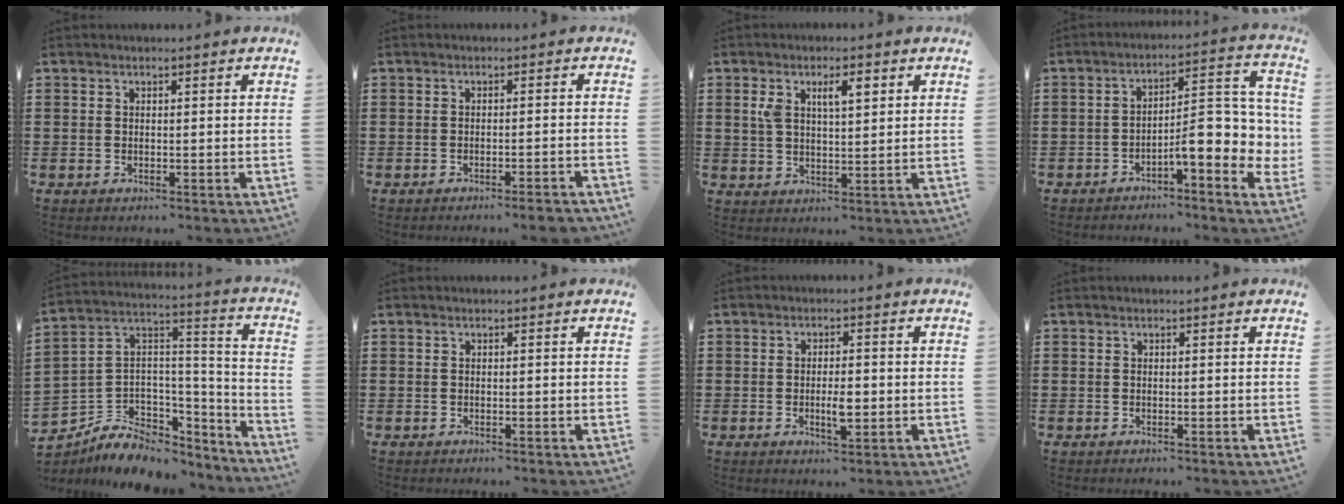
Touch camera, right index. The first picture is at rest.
{"total": 1.9, "force": [-1.6, -0.3, 1.0], "torque": [-0.017, -0.001, -0.032]}
{"total": 4.9, "force": [1.8, 2.0, 4.1], "torque": [-0.078, 0.007, 0.028]}
{"total": 8.6, "force": [-2.4, 2.8, 7.8], "torque": [-0.111, -0.020, -0.047]}
{"total": 6.6, "force": [-4.2, 4.7, 1.8], "torque": [-0.048, -0.004, -0.076]}
{"total": 0.0}
{"total": 3.6, "force": [-0.7, 1.2, 3.3], "torque": [-0.058, 0.004, -0.012]}
{"total": 0.0}